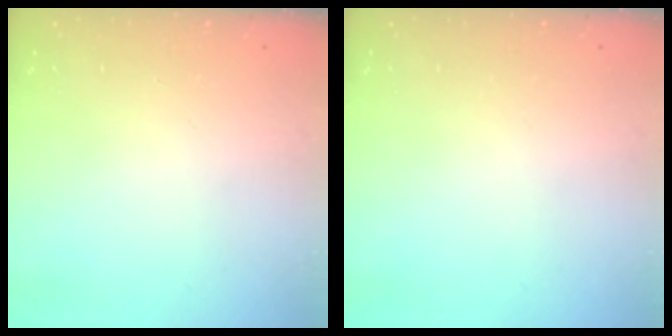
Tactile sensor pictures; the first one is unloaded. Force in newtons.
{"total": 0.0}